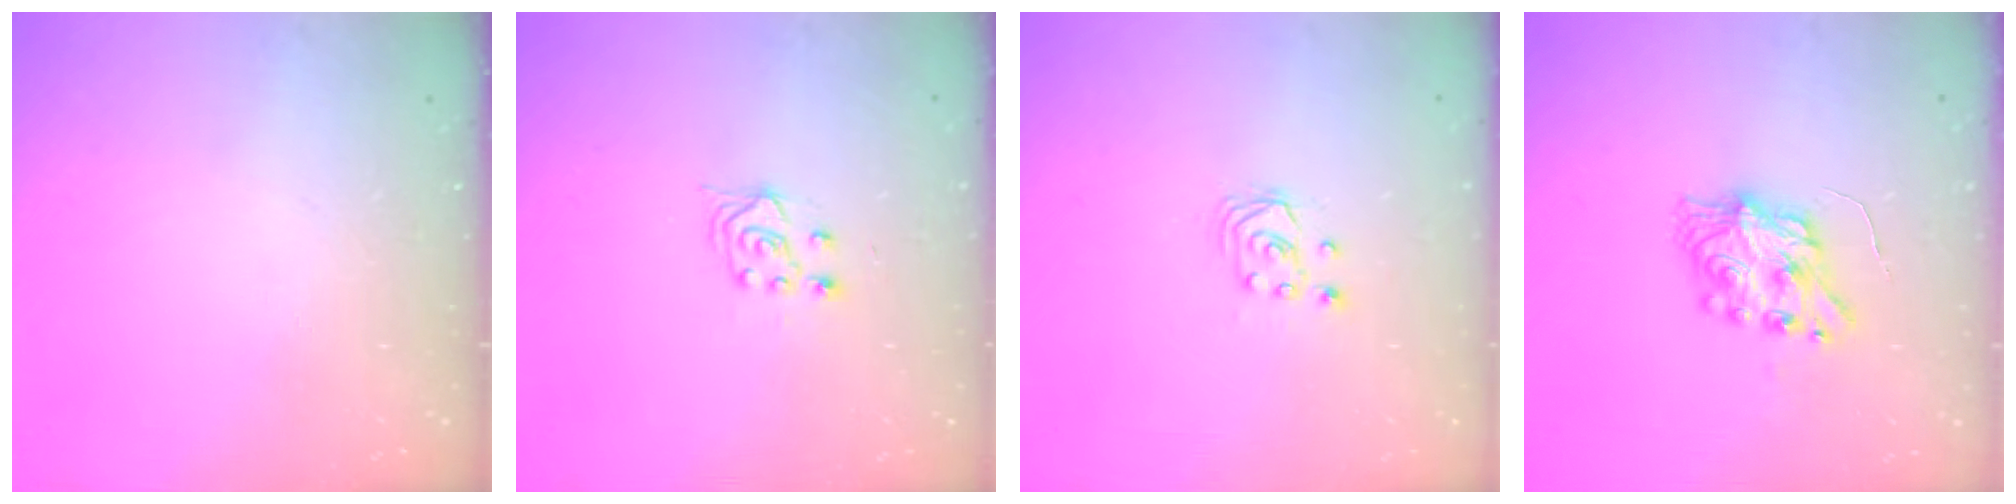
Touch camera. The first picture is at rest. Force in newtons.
{"total": 4.2, "press": 4.1, "slide": 1.1}
{"total": 2.6, "press": 2.6, "slide": 0.3}
{"total": 7.7, "press": 7.7, "slide": 0.8}